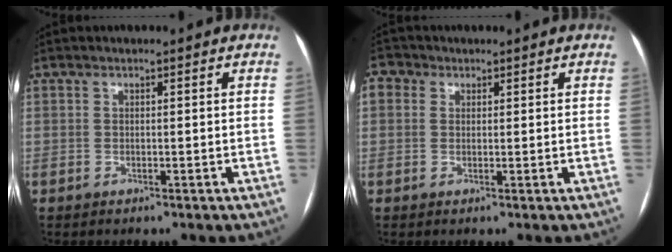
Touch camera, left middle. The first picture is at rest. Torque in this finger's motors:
{"motor_torque": [2.14, 0.00, 1.05, 0.03]}